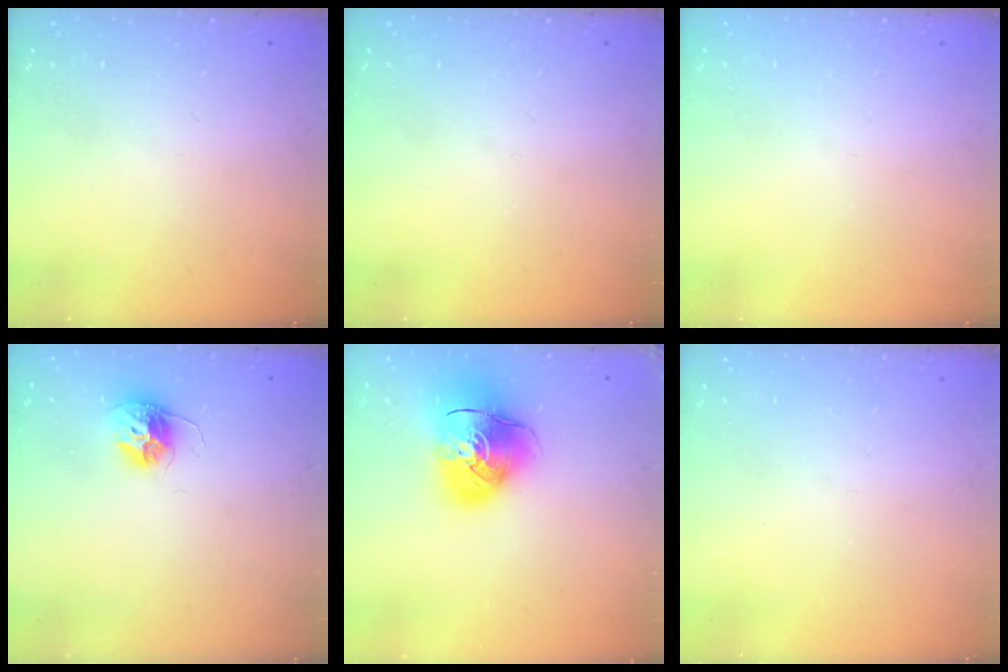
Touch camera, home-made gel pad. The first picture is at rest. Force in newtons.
{"total": 0.0}
{"total": 0.0}
{"total": 10.7, "press": 10.7, "slide": 0.7}
{"total": 15.6, "press": 15.5, "slide": 2.4}
{"total": 0.0}